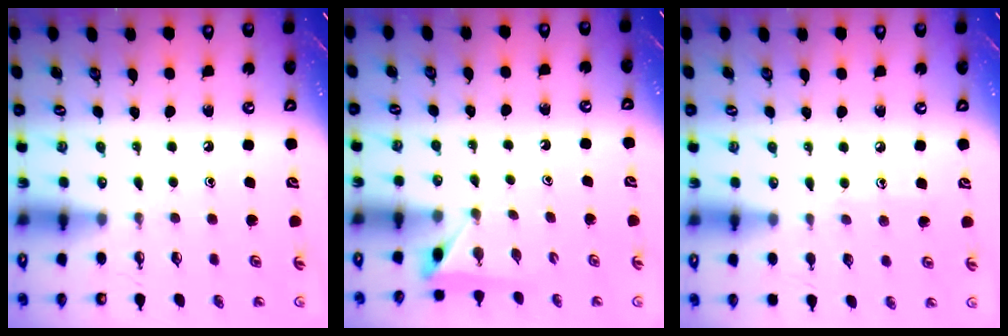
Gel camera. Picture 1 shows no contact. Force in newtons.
{"total": 2.5, "press": 2.5, "slide": 0.3}
{"total": 5.0, "press": 5.0, "slide": 0.6}